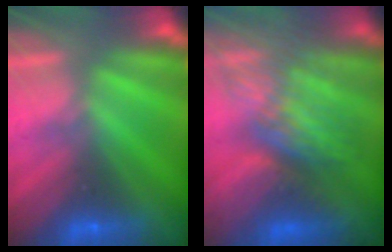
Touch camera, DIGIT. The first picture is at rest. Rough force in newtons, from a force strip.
{"total": 8.3}